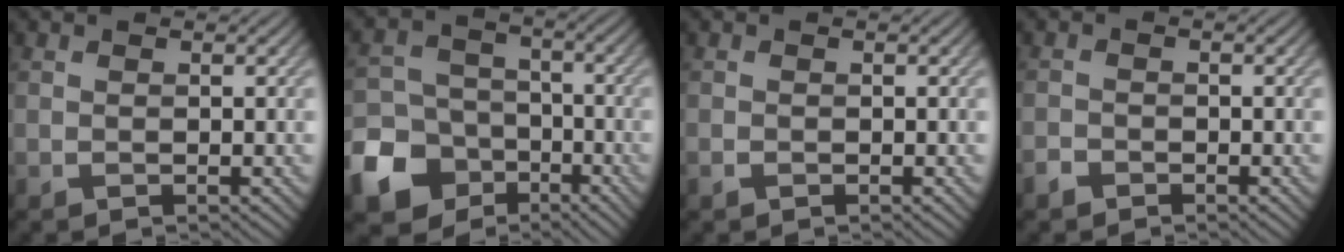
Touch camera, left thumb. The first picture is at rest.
{"total": 12.7, "force": [-6.2, 10.1, 4.8], "torque": [-0.140, -0.049, -0.133]}
{"total": 0.8, "force": [-0.5, 0.5, 0.4], "torque": [-0.010, -0.003, -0.009]}
{"total": 1.5, "force": [-1.2, 0.8, 0.4], "torque": [-0.006, 0.001, -0.027]}